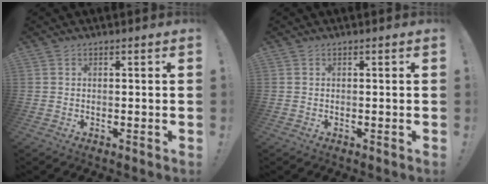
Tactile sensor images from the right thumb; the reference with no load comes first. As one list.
[{"total": 0.0}]